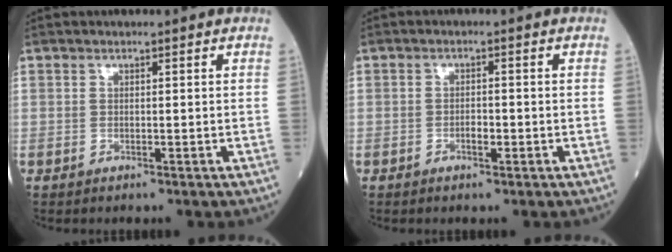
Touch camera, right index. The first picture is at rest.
{"total": 1.8, "force": [-0.8, 0.6, 1.5], "torque": [-0.025, 0.002, -0.014]}